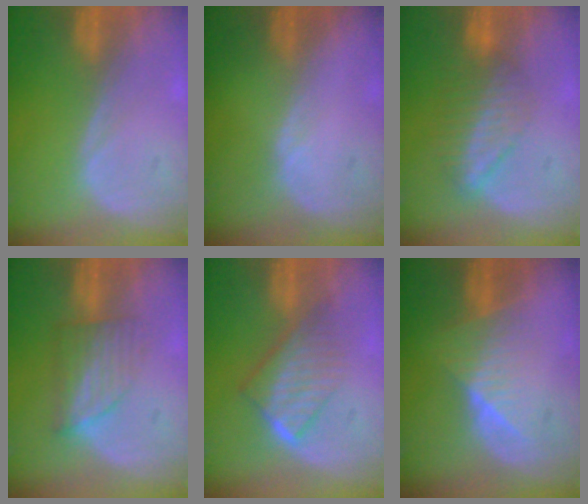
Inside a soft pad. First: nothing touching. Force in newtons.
{"total": 0.7, "press": 0.4, "slide": 0.5}
{"total": 6.8, "press": 5.8, "slide": 3.5}
{"total": 6.2, "press": 5.5, "slide": 2.9}
{"total": 6.6, "press": 5.9, "slide": 3.0}
{"total": 6.3, "press": 5.9, "slide": 2.3}